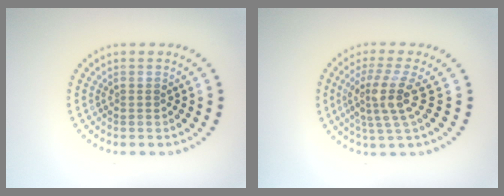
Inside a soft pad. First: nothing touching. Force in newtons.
{"total": 3.9, "press": 2.9, "slide": 2.7}